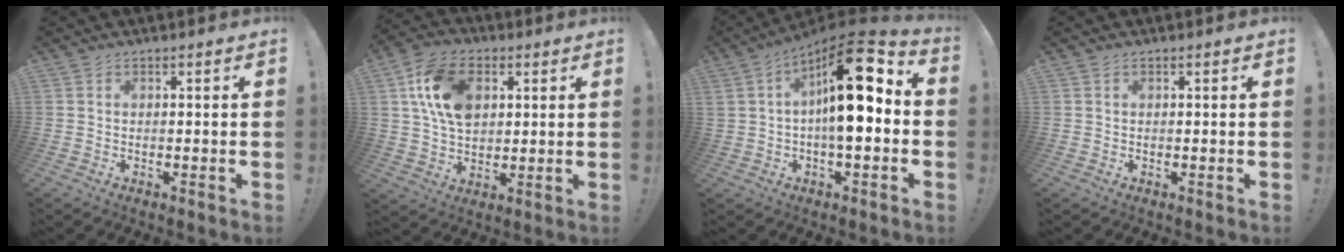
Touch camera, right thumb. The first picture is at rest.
{"total": 15.2, "force": [4.6, 10.6, 9.8], "torque": [-0.177, 0.005, 0.091]}
{"total": 19.3, "force": [2.9, 8.0, 17.4], "torque": [-0.258, -0.005, 0.043]}
{"total": 0.0}